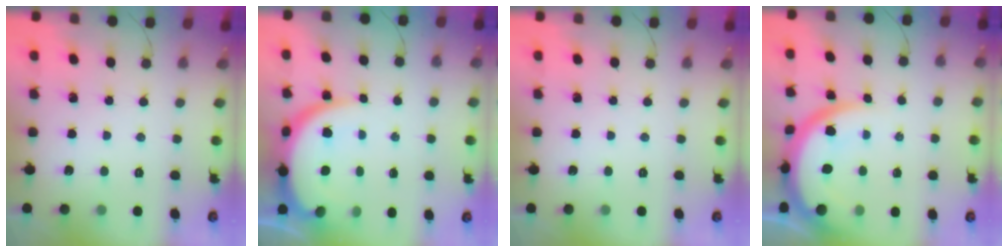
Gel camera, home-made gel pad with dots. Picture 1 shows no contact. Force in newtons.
{"total": 10.9, "press": 10.8, "slide": 1.2}
{"total": 0.0}
{"total": 12.2, "press": 12.1, "slide": 1.1}